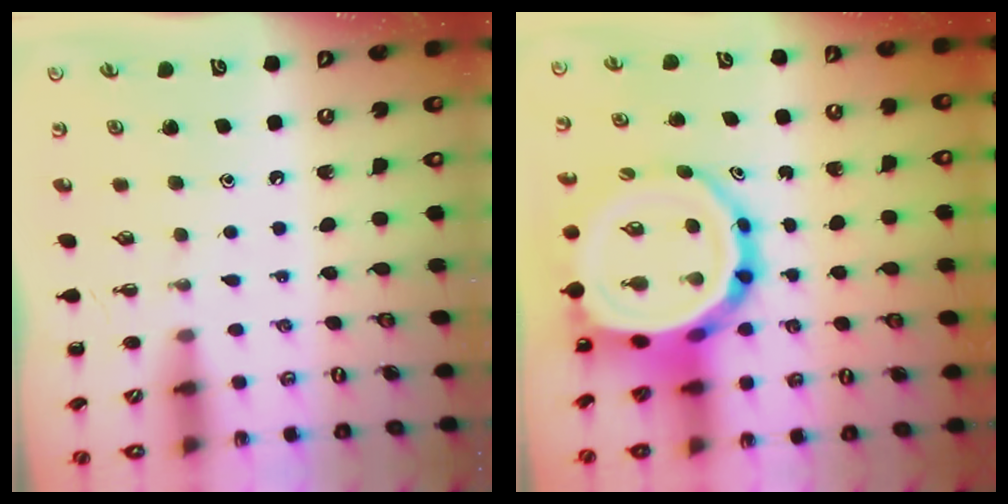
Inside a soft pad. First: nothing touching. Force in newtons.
{"total": 17.3, "press": 16.7, "slide": 4.8}